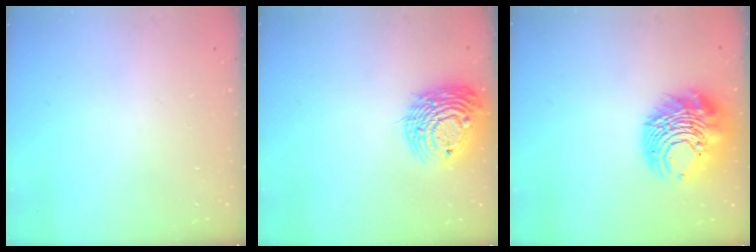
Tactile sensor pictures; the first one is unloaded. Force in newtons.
{"total": 14.7, "press": 14.5, "slide": 2.2}
{"total": 15.1, "press": 15.0, "slide": 1.9}